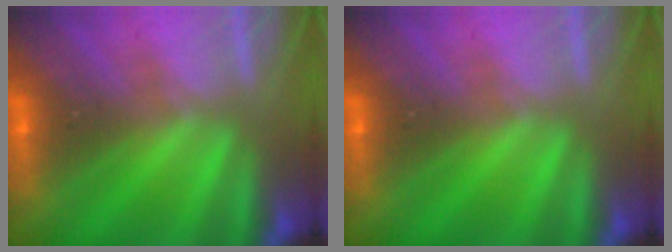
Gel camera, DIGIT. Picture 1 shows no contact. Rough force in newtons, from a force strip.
{"total": 0.0}